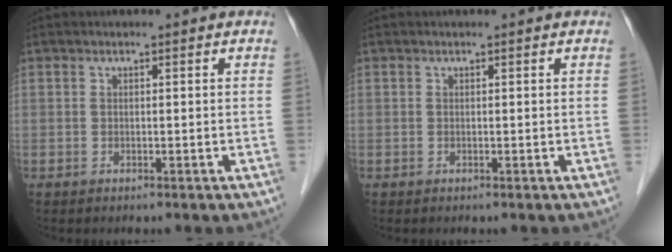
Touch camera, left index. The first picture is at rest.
{"total": 0.0}